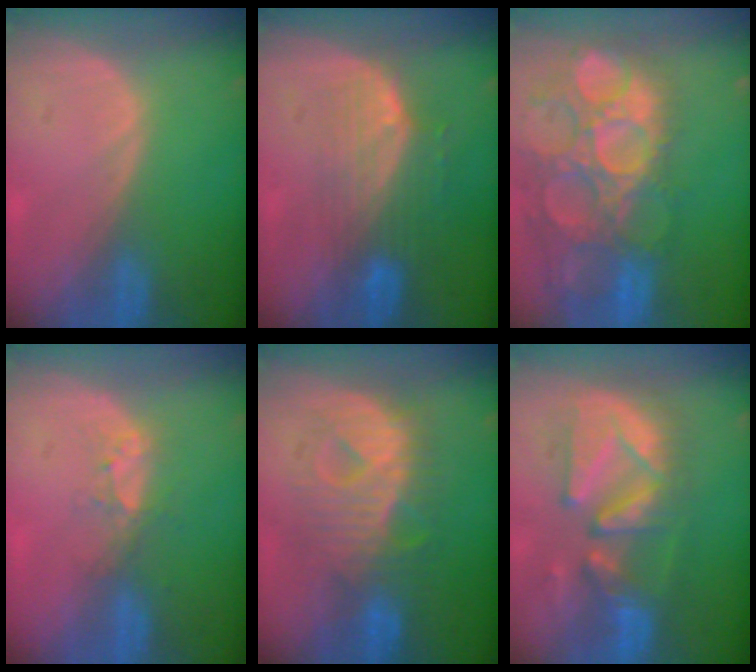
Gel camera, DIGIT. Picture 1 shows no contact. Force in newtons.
{"total": 7.5, "press": 6.8, "slide": 3.3}
{"total": 15.4, "press": 12.7, "slide": 8.7}
{"total": 3.3, "press": 2.8, "slide": 1.7}
{"total": 9.5, "press": 9.5, "slide": 0.5}
{"total": 10.8, "press": 10.5, "slide": 2.7}